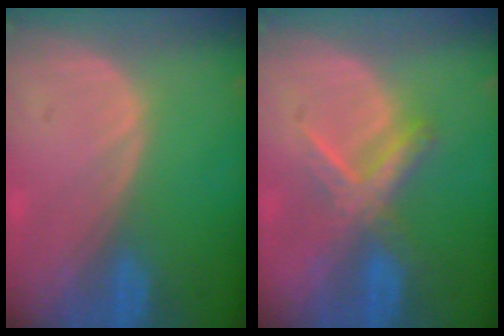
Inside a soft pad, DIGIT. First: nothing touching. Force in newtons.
{"total": 5.6, "press": 5.6, "slide": 0.1}